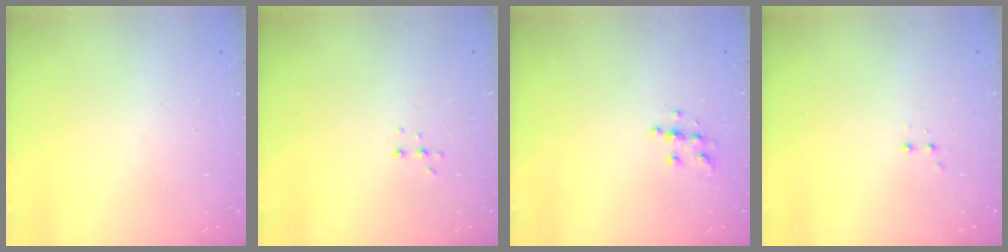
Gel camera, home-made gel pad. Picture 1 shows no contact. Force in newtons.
{"total": 5.0, "press": 4.9, "slide": 0.9}
{"total": 5.9, "press": 5.9, "slide": 0.2}
{"total": 2.8, "press": 2.8, "slide": 0.6}